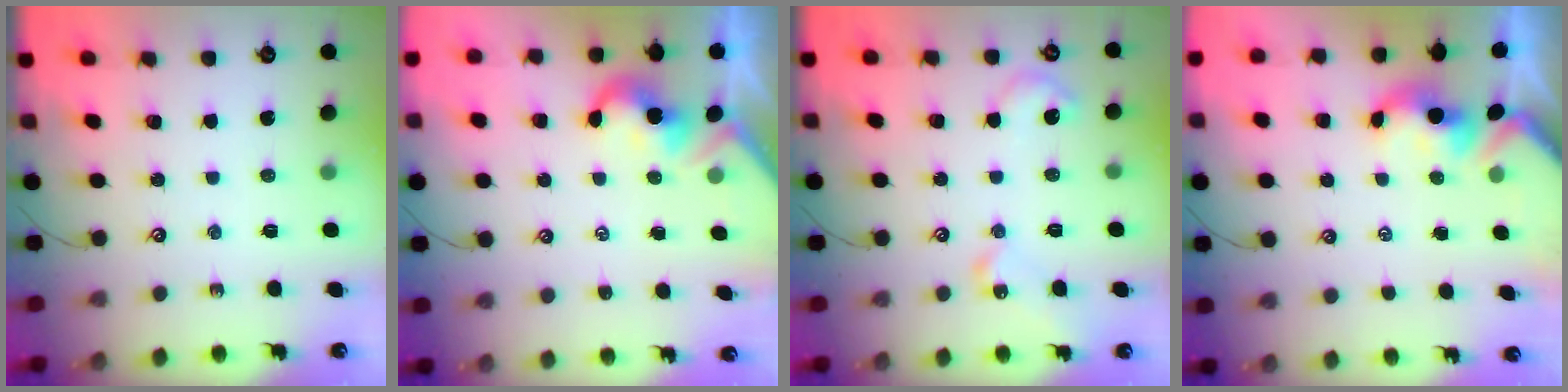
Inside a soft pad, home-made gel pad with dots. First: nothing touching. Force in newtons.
{"total": 1.9, "press": 1.8, "slide": 0.5}
{"total": 9.0, "press": 9.0, "slide": 0.6}
{"total": 0.5, "press": 0.4, "slide": 0.4}